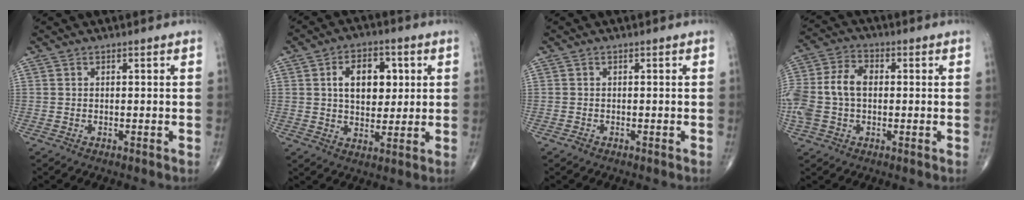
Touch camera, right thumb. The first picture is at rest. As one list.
[{"total": 10.5, "force": [2.4, 6.8, 7.7], "torque": [-0.086, -0.002, 0.040]}, {"total": 0.7, "force": [-0.5, 0.5, 0.2], "torque": [-0.004, 0.000, -0.013]}, {"total": 12.0, "force": [-0.3, 8.1, 8.8], "torque": [-0.197, 0.031, -0.007]}]